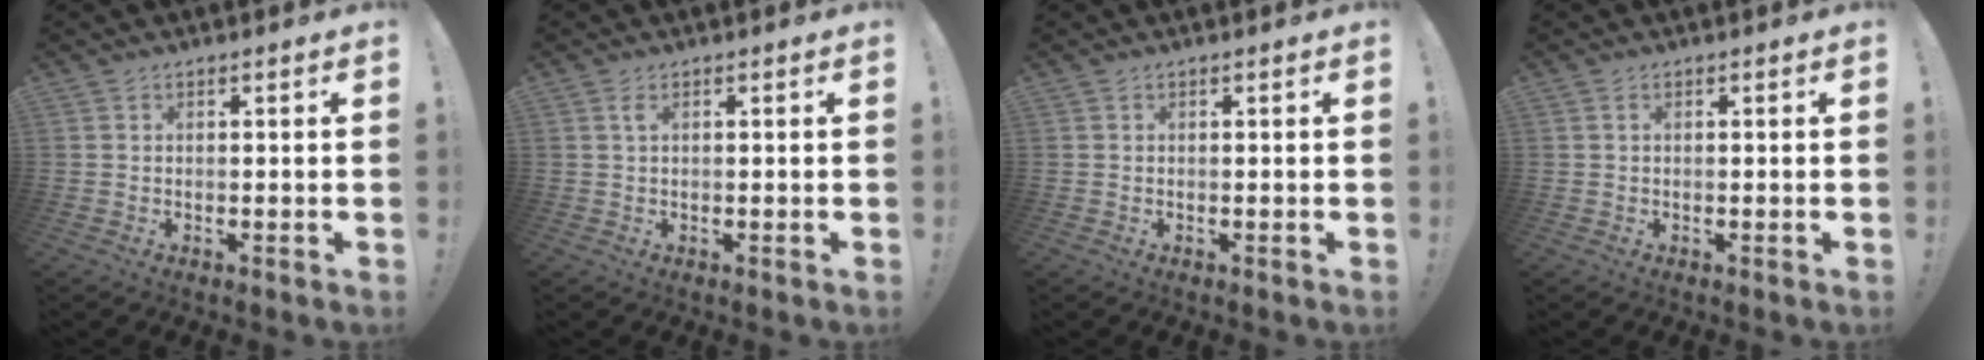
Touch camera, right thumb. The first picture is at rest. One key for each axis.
{"total": 1.5, "fx": 0.5, "fy": 0.2, "fz": 1.4, "tx": -0.022, "ty": -0.001, "tz": 0.006}
{"total": 0.0}
{"total": 0.6, "fx": 0.2, "fy": 0.1, "fz": 0.5, "tx": -0.011, "ty": 0.001, "tz": 0.003}